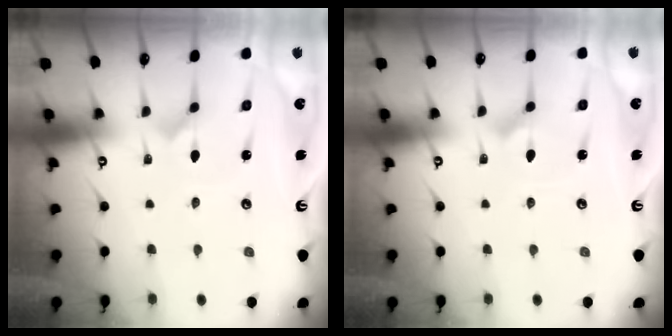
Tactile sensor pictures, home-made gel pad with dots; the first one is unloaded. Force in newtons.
{"total": 2.8, "press": 2.8, "slide": 0.3}